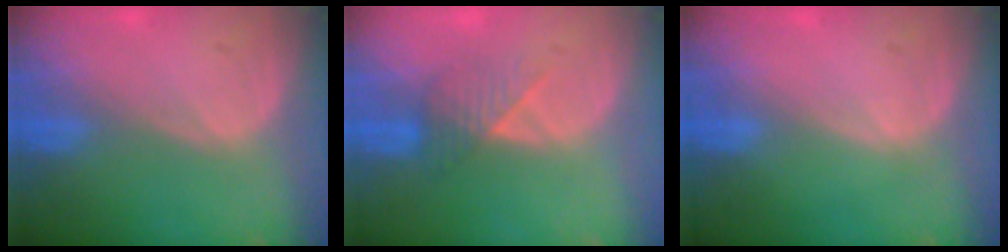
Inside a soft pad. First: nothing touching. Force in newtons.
{"total": 3.7, "press": 3.4, "slide": 1.3}
{"total": 0.0}